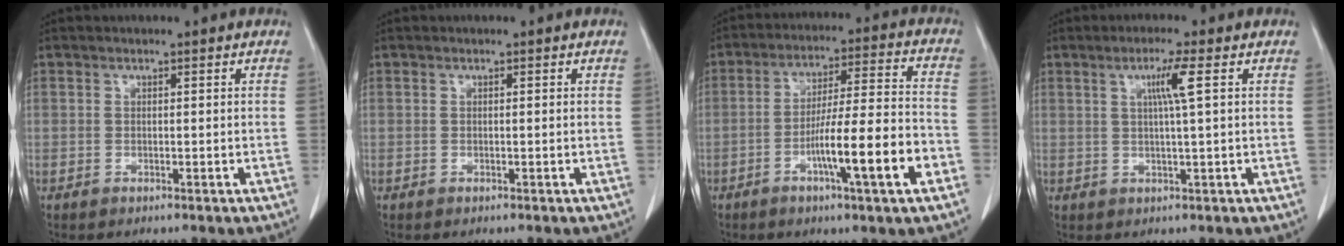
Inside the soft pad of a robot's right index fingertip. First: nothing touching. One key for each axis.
{"total": 0.0}
{"total": 13.5, "fx": -5.2, "fy": 0.2, "fz": 12.4, "tx": -0.204, "ty": 0.002, "tz": -0.084}
{"total": 4.1, "fx": 1.2, "fy": -0.8, "fz": 3.9, "tx": -0.074, "ty": -0.001, "tz": 0.022}